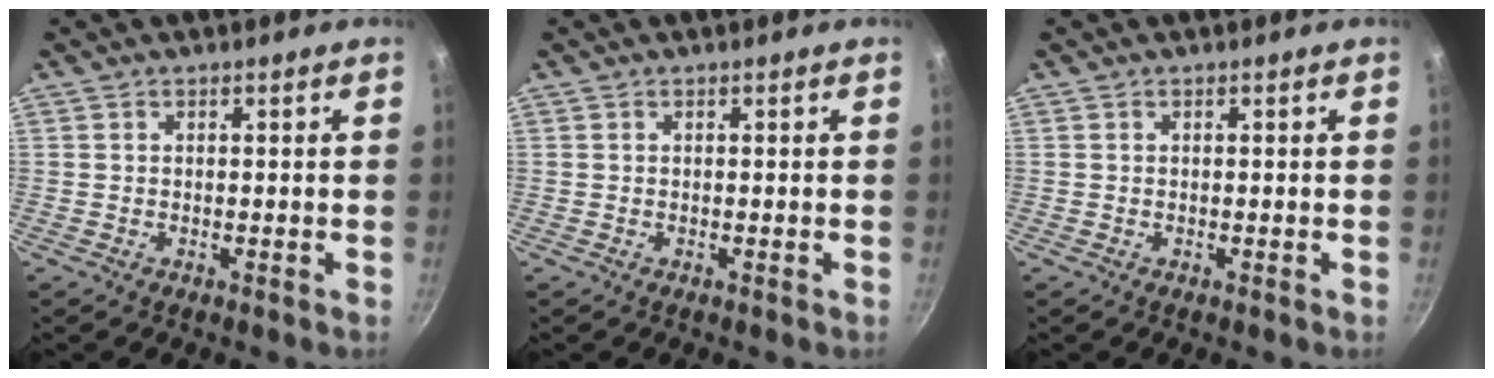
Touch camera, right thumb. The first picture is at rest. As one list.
[{"total": 0.0}, {"total": 0.0}]